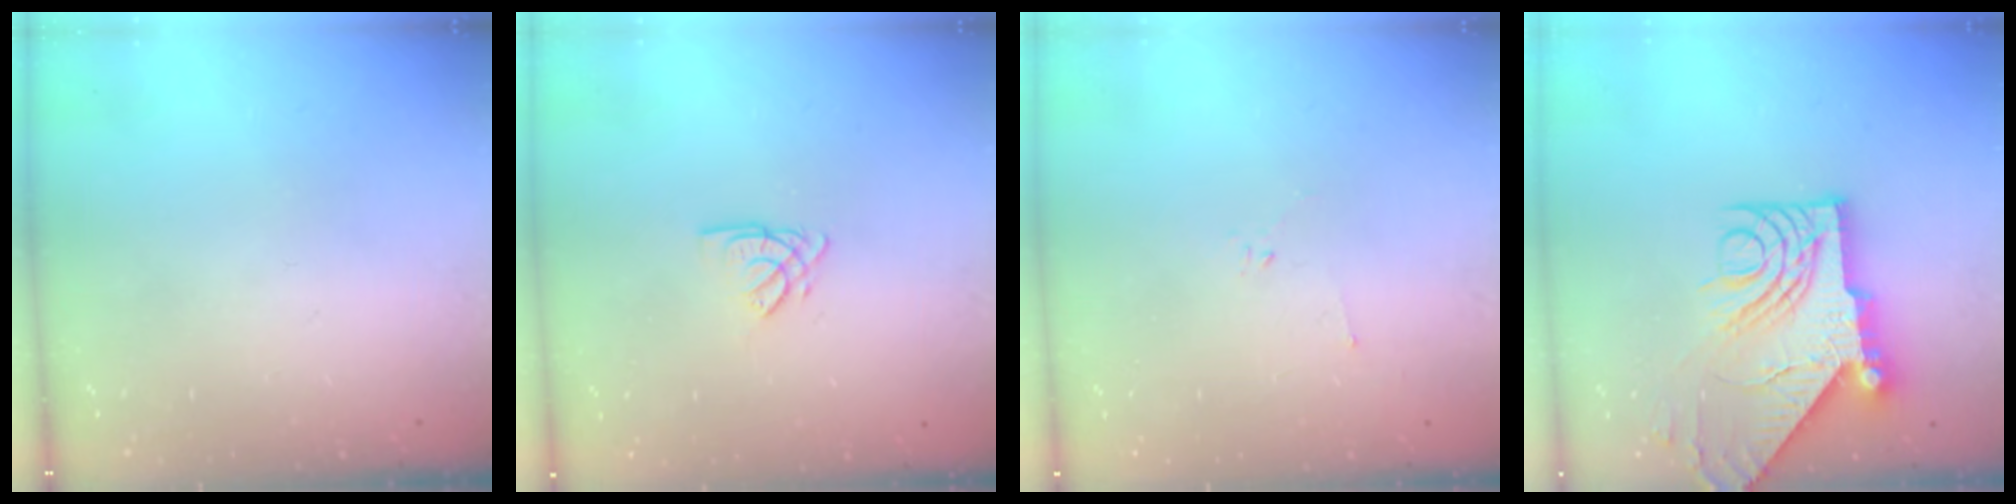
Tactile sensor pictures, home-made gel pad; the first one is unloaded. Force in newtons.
{"total": 2.7, "press": 2.7, "slide": 0.3}
{"total": 2.2, "press": 2.1, "slide": 0.7}
{"total": 17.7, "press": 17.6, "slide": 1.7}